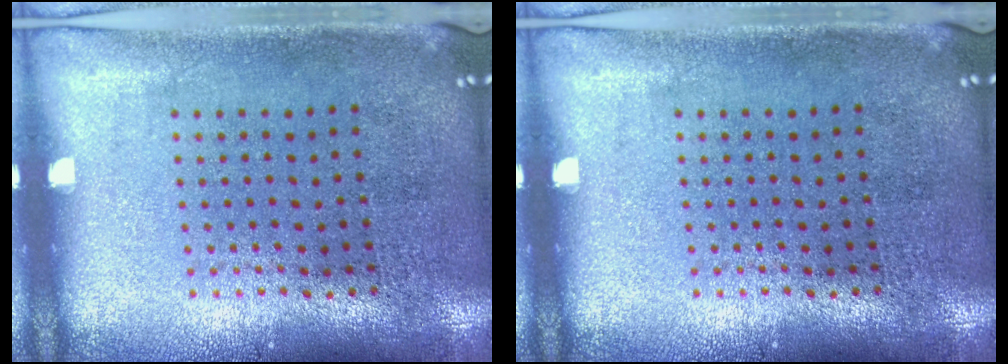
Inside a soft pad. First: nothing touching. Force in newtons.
{"total": 0.0}